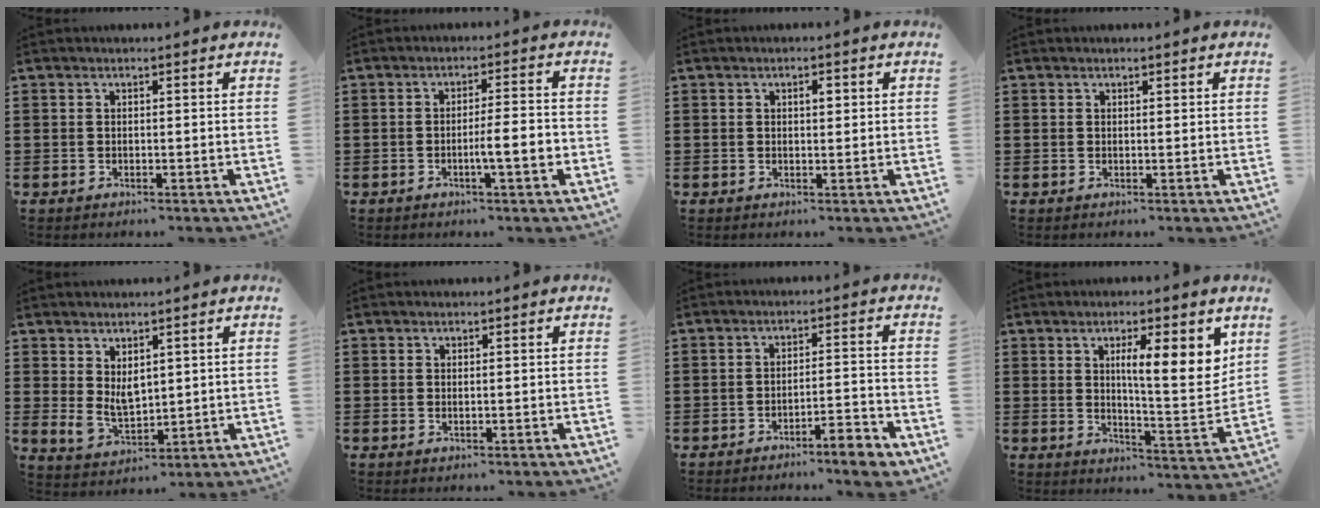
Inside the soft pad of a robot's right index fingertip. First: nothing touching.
{"total": 5.3, "force": [-1.4, 0.5, 5.1], "torque": [-0.084, -0.003, -0.025]}
{"total": 1.4, "force": [0.4, 0.4, 1.3], "torque": [-0.017, 0.001, 0.003]}
{"total": 0.0}
{"total": 4.3, "force": [1.6, 2.8, 2.9], "torque": [-0.052, -0.003, 0.031]}
{"total": 0.0}
{"total": 4.8, "force": [-4.1, 0.1, 2.5], "torque": [-0.040, -0.006, -0.076]}
{"total": 9.4, "force": [3.8, 2.0, 8.4], "torque": [-0.126, -0.018, 0.053]}